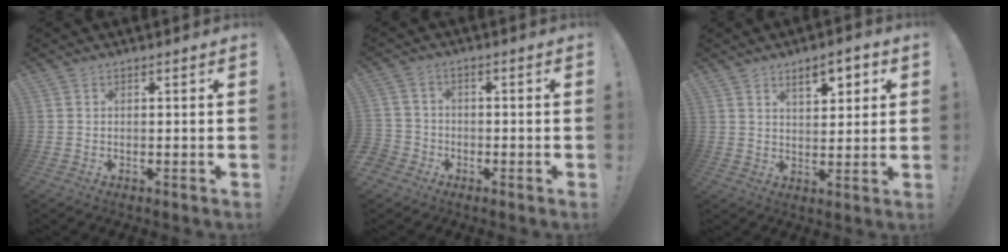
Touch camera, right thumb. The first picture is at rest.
{"total": 4.1, "force": [-2.1, 3.4, 0.9], "torque": [-0.035, 0.014, -0.040]}
{"total": 7.3, "force": [4.1, 2.9, 5.3], "torque": [-0.072, -0.015, 0.066]}